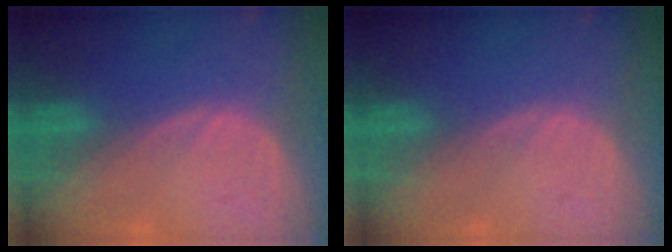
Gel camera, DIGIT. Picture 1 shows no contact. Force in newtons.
{"total": 0.0}